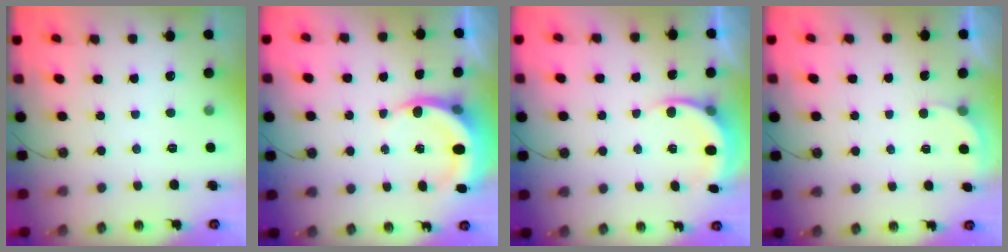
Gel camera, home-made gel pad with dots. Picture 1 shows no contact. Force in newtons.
{"total": 6.4, "press": 6.3, "slide": 1.4}
{"total": 5.9, "press": 5.8, "slide": 1.4}
{"total": 1.9, "press": 1.9, "slide": 0.2}